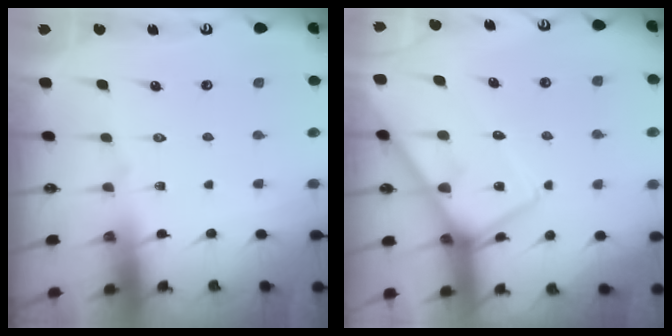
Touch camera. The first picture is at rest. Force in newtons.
{"total": 11.5, "press": 11.4, "slide": 1.2}